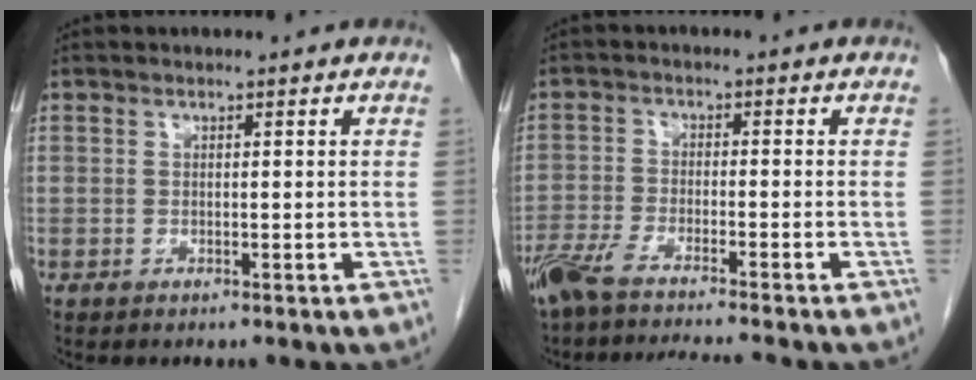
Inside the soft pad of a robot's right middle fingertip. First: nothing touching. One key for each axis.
{"total": 10.2, "fx": -8.9, "fy": -0.2, "fz": 5.0, "tx": -0.079, "ty": -0.021, "tz": -0.147}